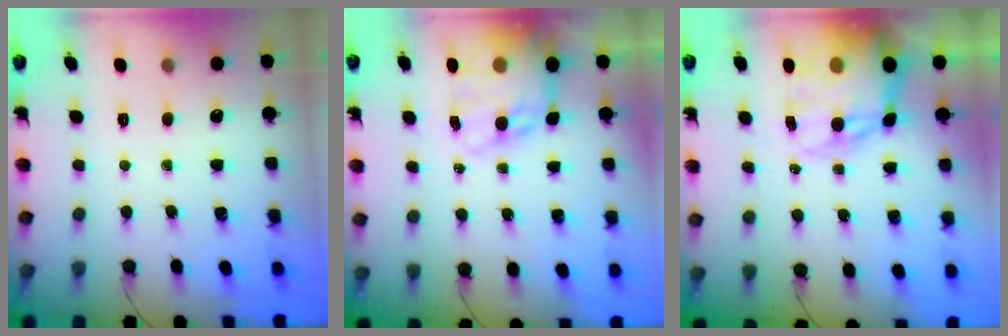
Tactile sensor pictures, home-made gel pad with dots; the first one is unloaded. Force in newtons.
{"total": 15.3, "press": 14.8, "slide": 3.9}
{"total": 18.8, "press": 18.4, "slide": 3.9}